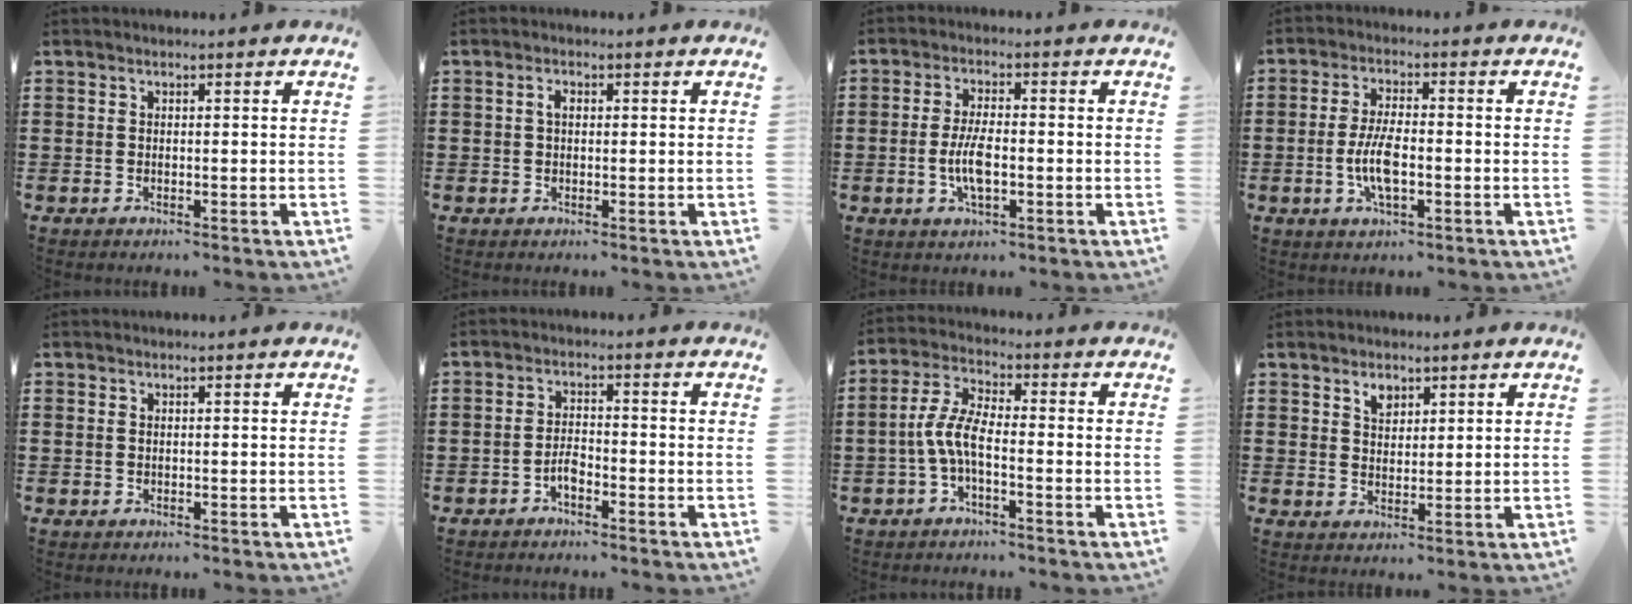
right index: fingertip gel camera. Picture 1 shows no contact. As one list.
[{"total": 1.6, "force": [0.2, 0.8, 1.4], "torque": [-0.028, 0.007, 0.002]}, {"total": 5.8, "force": [-1.2, 1.8, 5.4], "torque": [-0.115, -0.004, -0.026]}, {"total": 6.5, "force": [-1.5, 2.1, 6.0], "torque": [-0.132, -0.005, -0.032]}, {"total": 0.6, "force": [0.1, 0.5, 0.3], "torque": [-0.008, 0.003, 0.002]}, {"total": 2.7, "force": [-1.7, 0.9, 1.8], "torque": [-0.045, 0.000, -0.036]}, {"total": 5.9, "force": [-2.0, 1.8, 5.2], "torque": [-0.127, -0.008, -0.045]}, {"total": 2.7, "force": [1.8, 1.6, 1.2], "torque": [-0.021, 0.000, 0.032]}]